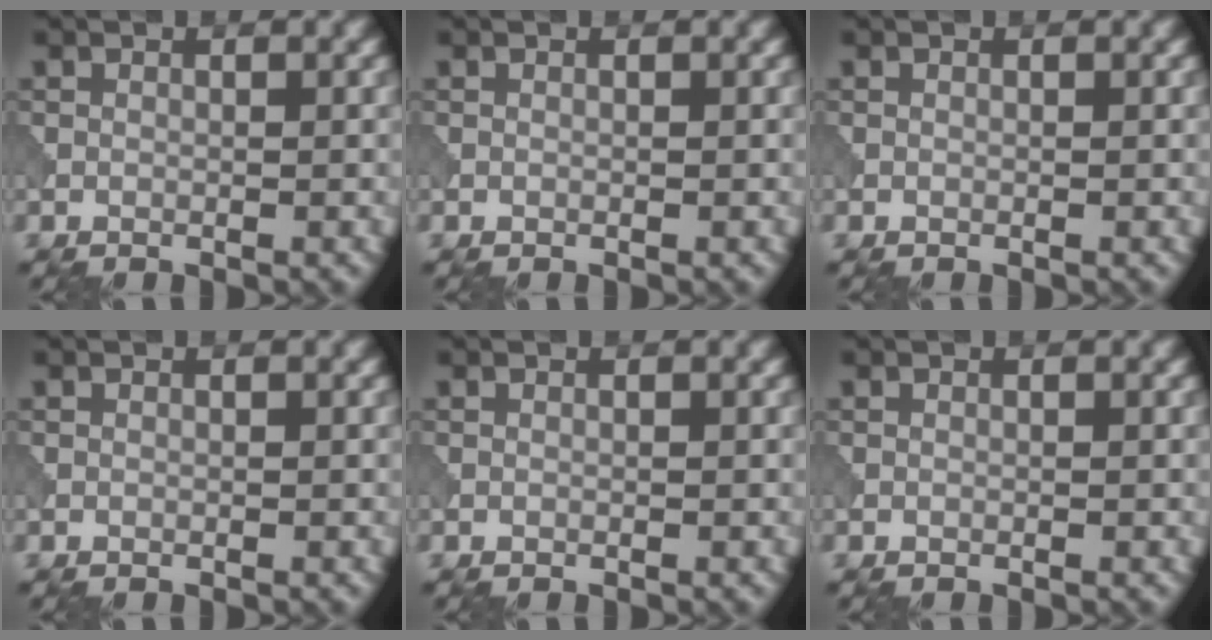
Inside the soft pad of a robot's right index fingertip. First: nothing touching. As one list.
[{"total": 0.0}, {"total": 0.0}, {"total": 0.0}, {"total": 0.0}, {"total": 0.0}]